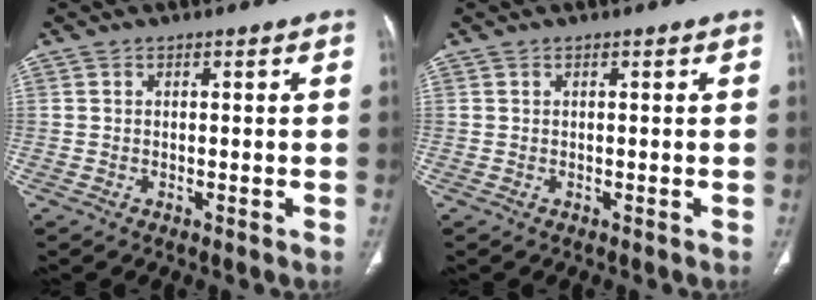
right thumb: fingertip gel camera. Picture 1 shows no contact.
{"total": 0.0}